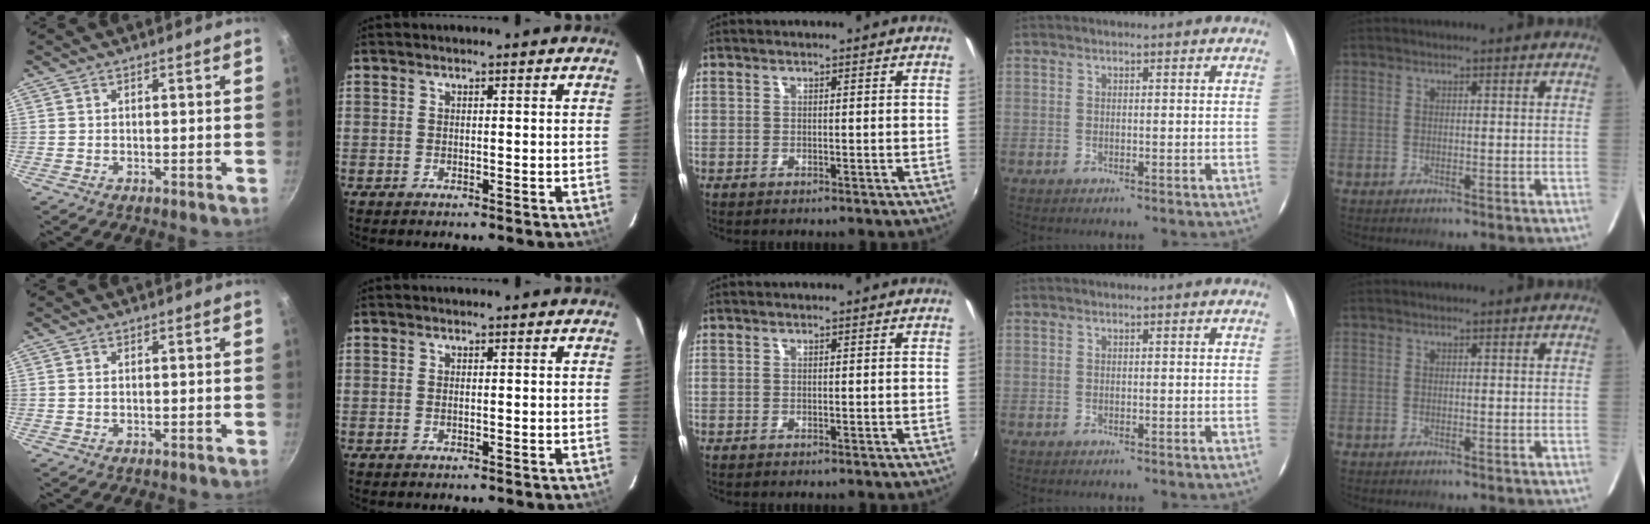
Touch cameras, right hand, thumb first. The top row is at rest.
{"thumb": {"total": 0.6, "force": [0.1, 0.4, 0.5], "torque": [-0.008, 0.001, 0.003]}, "index": {"total": 0.5, "force": [-0.1, 0.1, 0.5], "torque": [-0.011, 0.001, -0.002]}}